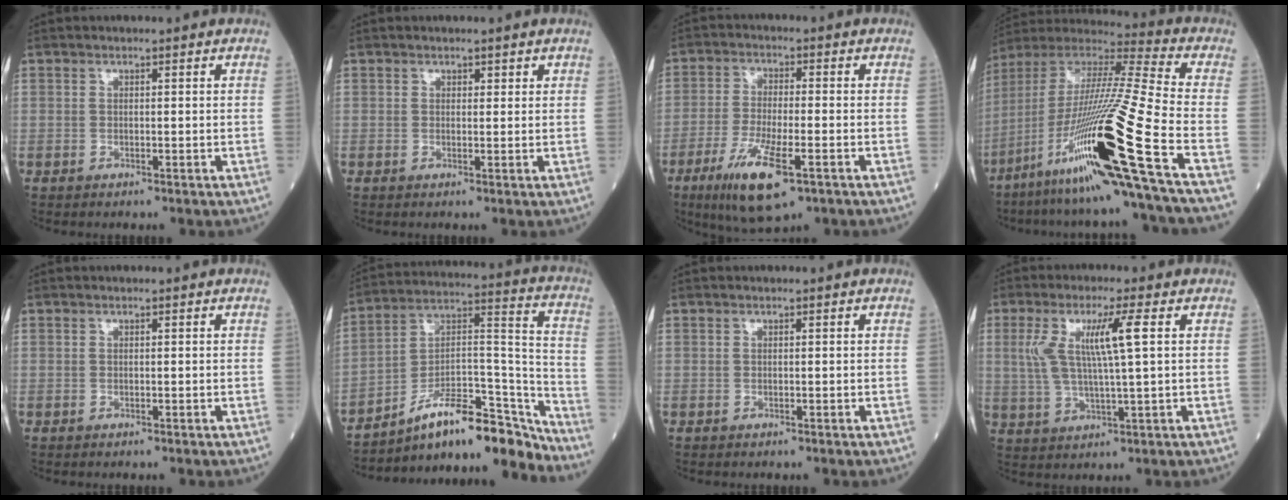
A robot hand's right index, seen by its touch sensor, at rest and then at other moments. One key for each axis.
{"total": 1.0, "fx": 0.7, "fy": 0.7, "fz": 0.3, "tx": 0.004, "ty": -0.001, "tz": 0.006}
{"total": 10.6, "fx": -5.5, "fy": 2.1, "fz": 8.8, "tx": -0.173, "ty": -0.025, "tz": -0.092}
{"total": 25.5, "fx": -11.5, "fy": -1.5, "fz": 22.7, "tx": -0.427, "ty": -0.040, "tz": -0.212}
{"total": 0.0}
{"total": 17.9, "fx": -14.2, "fy": 4.4, "fz": 10.1, "tx": -0.133, "ty": 0.058, "tz": -0.226}
{"total": 0.0}
{"total": 7.9, "fx": 2.1, "fy": 0.1, "fz": 7.6, "tx": -0.165, "ty": 0.008, "tz": 0.046}